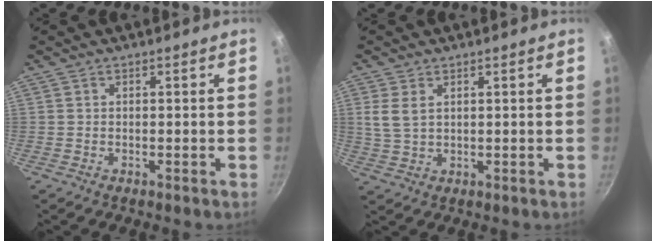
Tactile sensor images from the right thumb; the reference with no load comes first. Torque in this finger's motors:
{"motor_torque": [-1.01, 0.29, 0.06, 0.00, 0.01]}